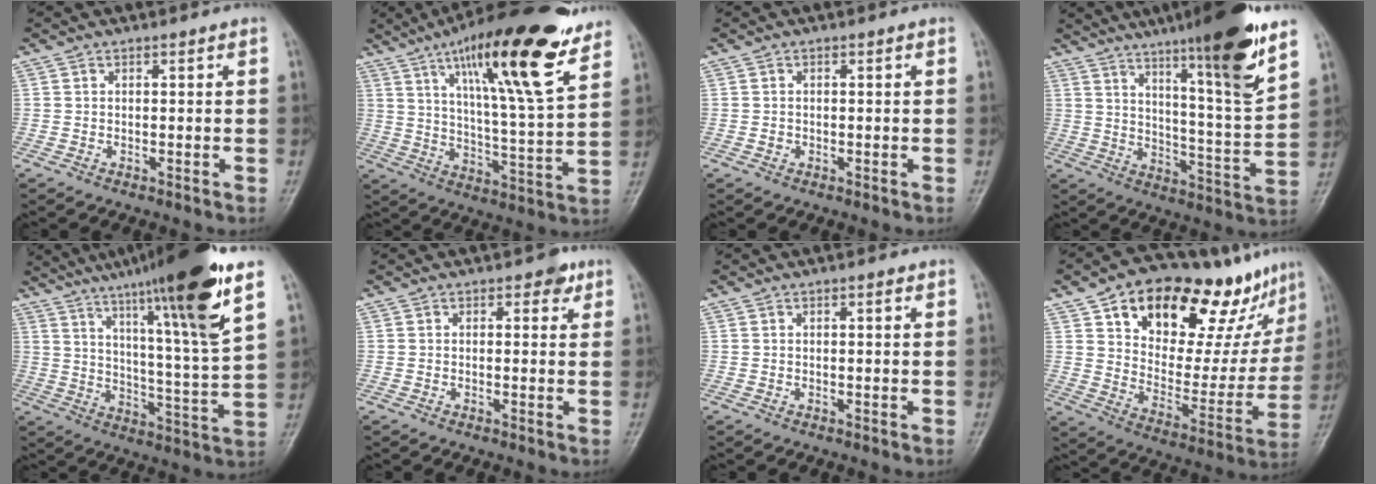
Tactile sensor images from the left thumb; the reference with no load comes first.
{"total": 22.1, "force": [13.4, 4.1, 17.1], "torque": [-0.250, -0.055, 0.212]}
{"total": 0.8, "force": [-0.2, 0.7, 0.2], "torque": [0.001, 0.002, -0.004]}
{"total": 19.6, "force": [12.4, 1.4, 15.1], "torque": [-0.208, -0.063, 0.193]}
{"total": 22.1, "force": [14.0, 0.8, 17.1], "torque": [-0.249, -0.052, 0.216]}
{"total": 2.2, "force": [1.1, 1.4, 1.2], "torque": [0.001, -0.002, 0.009]}
{"total": 0.8, "force": [0.4, 0.3, 0.7], "torque": [-0.010, 0.001, 0.004]}
{"total": 27.3, "force": [16.9, 12.3, 17.5], "torque": [-0.204, -0.040, 0.263]}